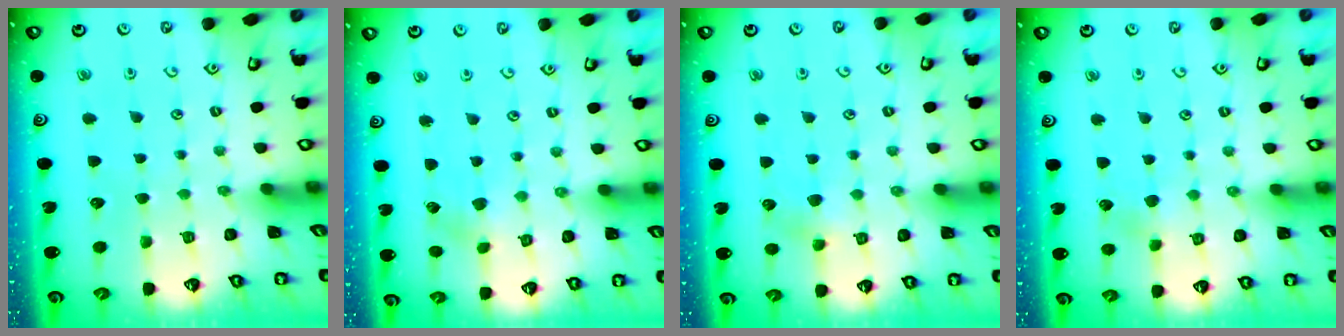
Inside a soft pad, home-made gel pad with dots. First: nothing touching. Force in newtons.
{"total": 2.7, "press": 2.7, "slide": 0.3}
{"total": 4.3, "press": 4.3, "slide": 0.5}
{"total": 3.8, "press": 3.7, "slide": 0.8}